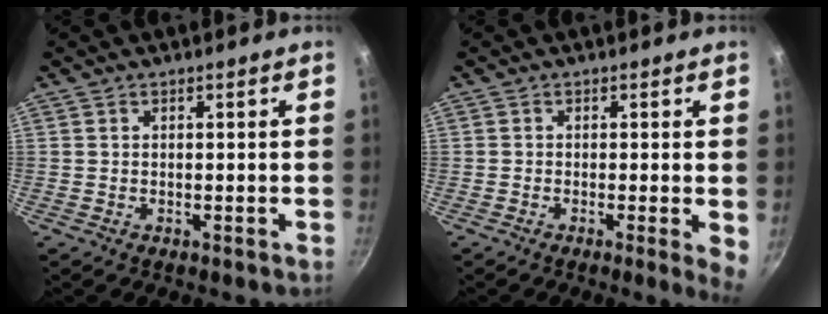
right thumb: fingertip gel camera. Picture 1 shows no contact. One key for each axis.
{"total": 3.8, "fx": -0.4, "fy": 0.6, "fz": 3.7, "tx": -0.043, "ty": -0.007, "tz": -0.008}